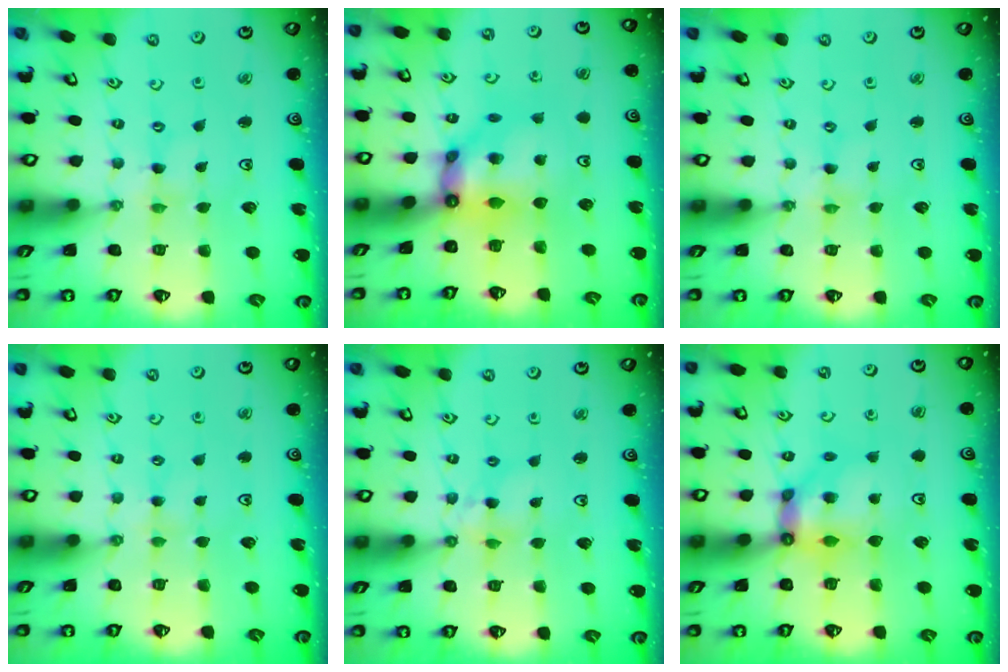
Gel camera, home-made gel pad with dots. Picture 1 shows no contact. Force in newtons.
{"total": 10.3, "press": 10.2, "slide": 1.3}
{"total": 0.0}
{"total": 1.6, "press": 1.5, "slide": 0.4}
{"total": 6.0, "press": 6.0, "slide": 0.5}
{"total": 9.6, "press": 9.5, "slide": 1.0}